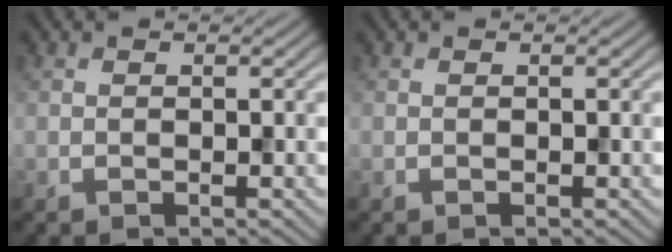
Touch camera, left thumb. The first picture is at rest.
{"total": 0.0}